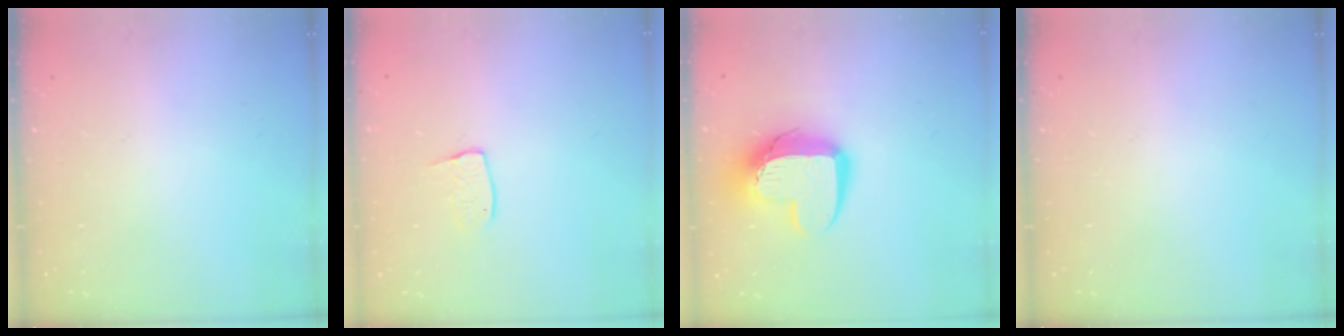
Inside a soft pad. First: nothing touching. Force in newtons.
{"total": 6.1, "press": 6.1, "slide": 0.3}
{"total": 13.3, "press": 13.3, "slide": 1.4}
{"total": 0.0}